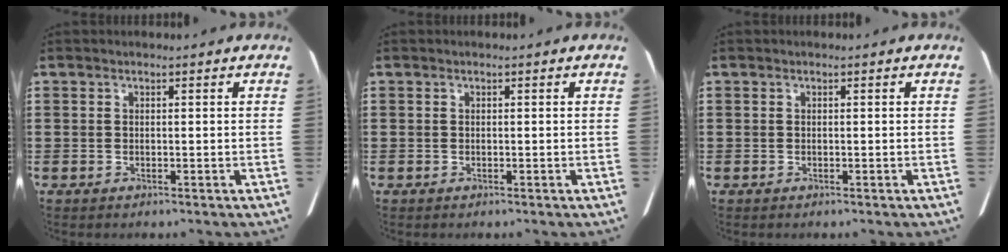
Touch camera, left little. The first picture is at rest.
{"total": 0.0}
{"total": 0.0}